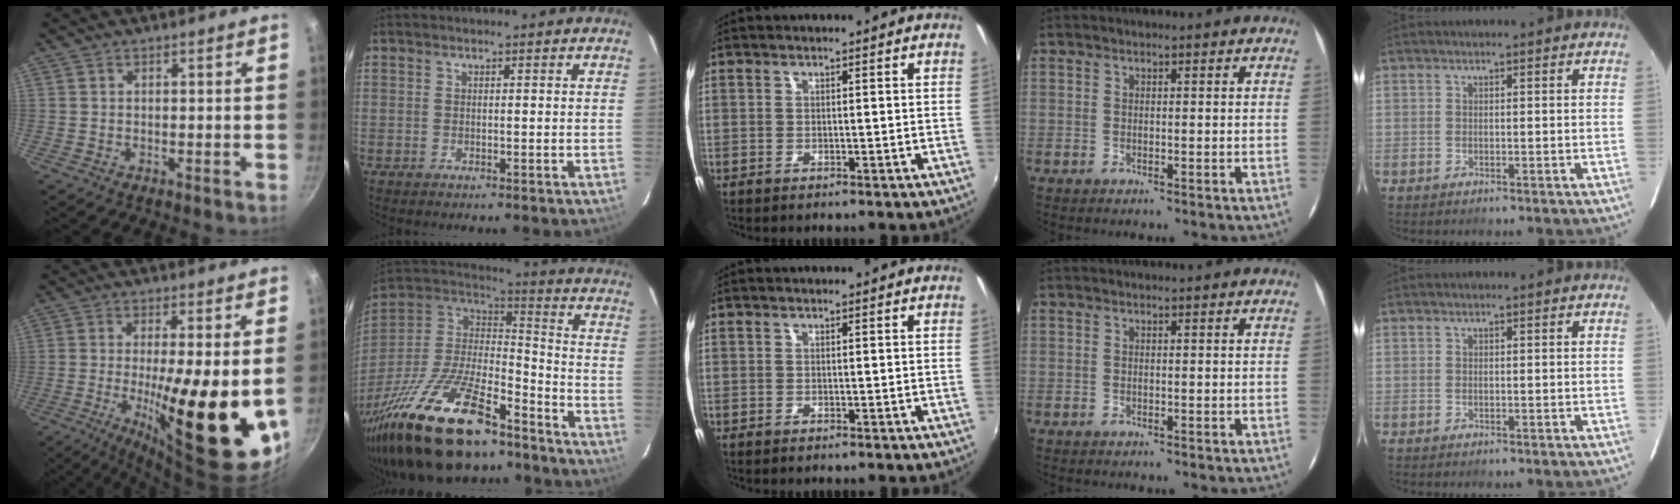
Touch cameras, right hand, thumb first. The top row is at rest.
{"thumb": {"total": 20.3, "force": [-2.1, 5.2, 19.5], "torque": [-0.287, -0.024, -0.028]}, "index": {"total": 31.9, "force": [-21.6, 12.3, 20.0], "torque": [-0.407, -0.028, -0.350]}}